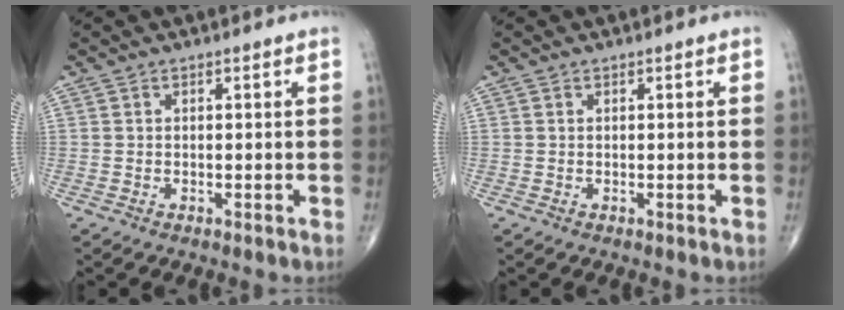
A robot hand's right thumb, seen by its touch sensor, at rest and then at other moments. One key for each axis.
{"total": 0.0}